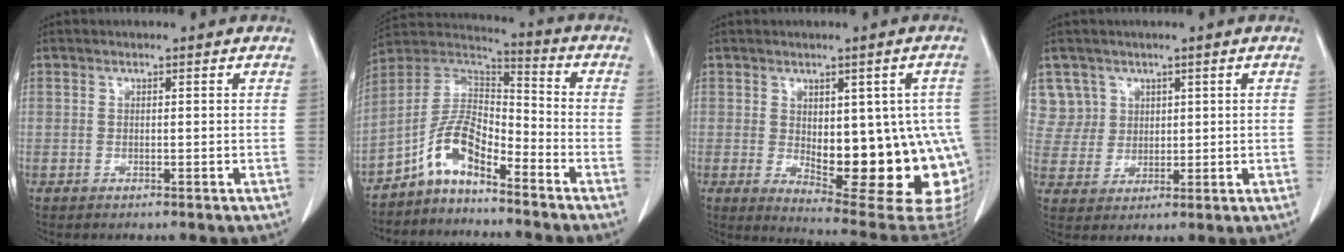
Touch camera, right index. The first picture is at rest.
{"total": 9.0, "force": [-6.0, 3.3, 5.8], "torque": [-0.122, 0.028, -0.120]}
{"total": 19.1, "force": [-2.3, 7.2, 17.5], "torque": [-0.152, 0.013, 0.002]}
{"total": 5.9, "force": [3.2, 5.0, -0.4], "torque": [0.021, 0.011, 0.069]}